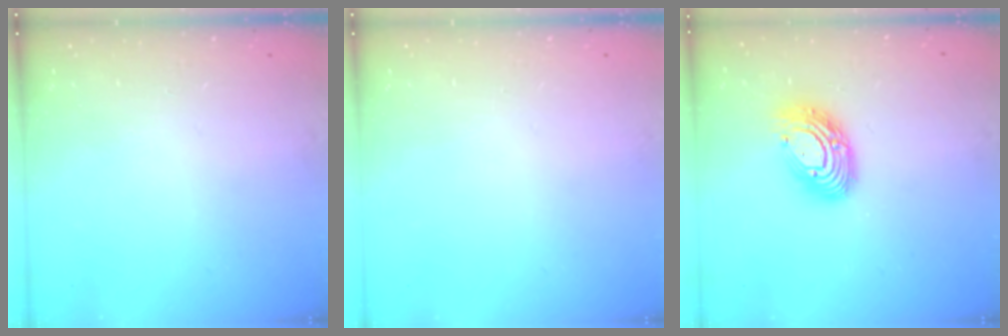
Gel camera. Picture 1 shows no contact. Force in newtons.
{"total": 0.0}
{"total": 13.4, "press": 13.3, "slide": 1.4}